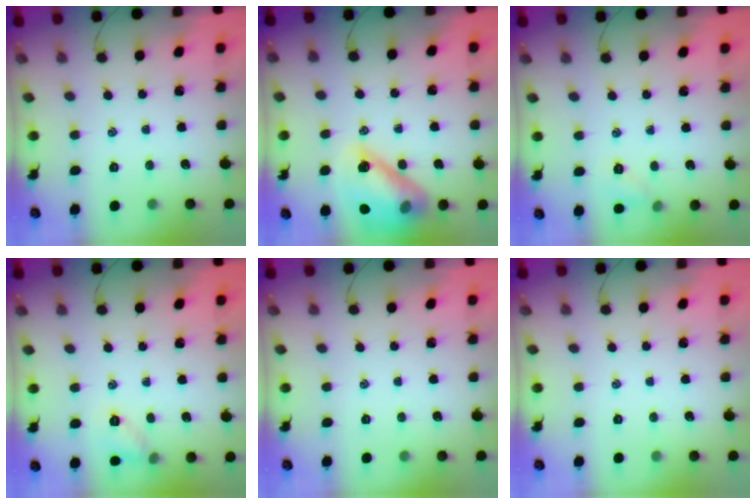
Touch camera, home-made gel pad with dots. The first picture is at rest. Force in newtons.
{"total": 17.7, "press": 17.1, "slide": 4.4}
{"total": 5.0, "press": 4.7, "slide": 1.7}
{"total": 6.4, "press": 6.3, "slide": 0.9}
{"total": 0.0}
{"total": 0.0}